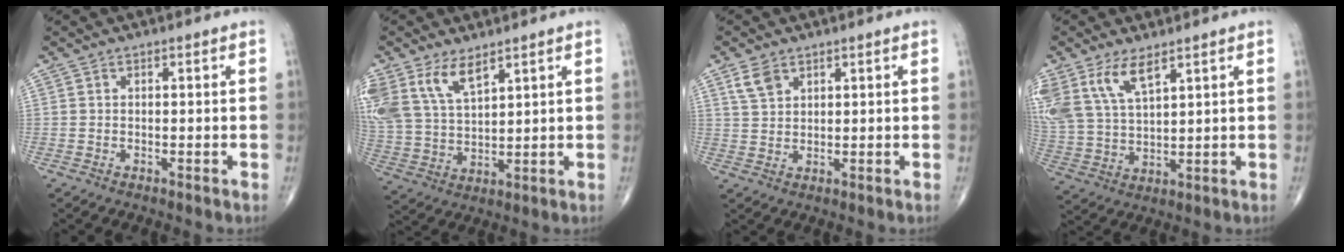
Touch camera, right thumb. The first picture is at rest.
{"total": 12.1, "force": [7.1, 5.9, 7.7], "torque": [-0.158, -0.020, 0.154]}
{"total": 3.9, "force": [2.4, 2.4, 2.0], "torque": [-0.033, -0.007, 0.053]}
{"total": 11.8, "force": [6.8, 5.3, 8.1], "torque": [-0.168, -0.017, 0.146]}